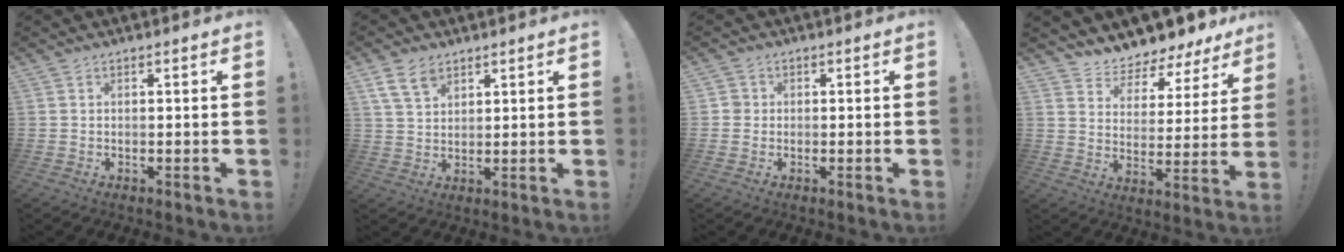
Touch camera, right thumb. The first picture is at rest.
{"total": 7.4, "force": [4.5, 4.3, 3.9], "torque": [-0.074, -0.008, 0.090]}
{"total": 2.1, "force": [-0.1, 2.0, 0.7], "torque": [-0.004, 0.005, -0.003]}
{"total": 6.4, "force": [6.1, 1.9, 0.7], "torque": [-0.022, -0.070, 0.108]}